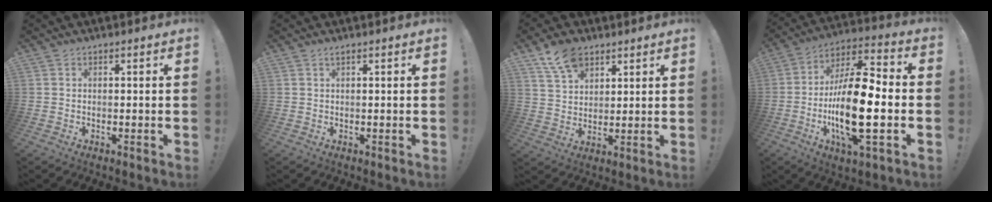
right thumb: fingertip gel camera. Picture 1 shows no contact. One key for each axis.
{"total": 0.6, "fx": 0.2, "fy": -0.2, "fz": 0.5, "tx": -0.012, "ty": 0.000, "tz": 0.004}
{"total": 9.9, "fx": 6.6, "fy": 5.9, "fz": 4.4, "tx": -0.071, "ty": -0.031, "tz": 0.126}
{"total": 21.2, "fx": -4.2, "fy": 6.7, "fz": 19.7, "tx": -0.376, "ty": 0.009, "tz": -0.071}